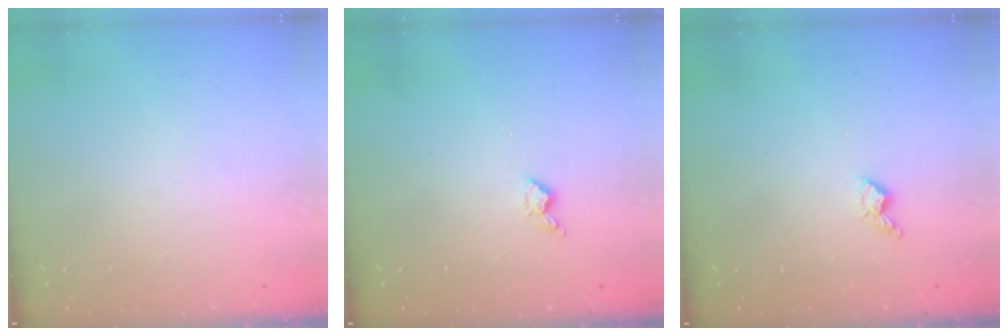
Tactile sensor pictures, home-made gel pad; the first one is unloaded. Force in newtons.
{"total": 4.0, "press": 3.9, "slide": 0.7}
{"total": 4.0, "press": 3.9, "slide": 0.8}